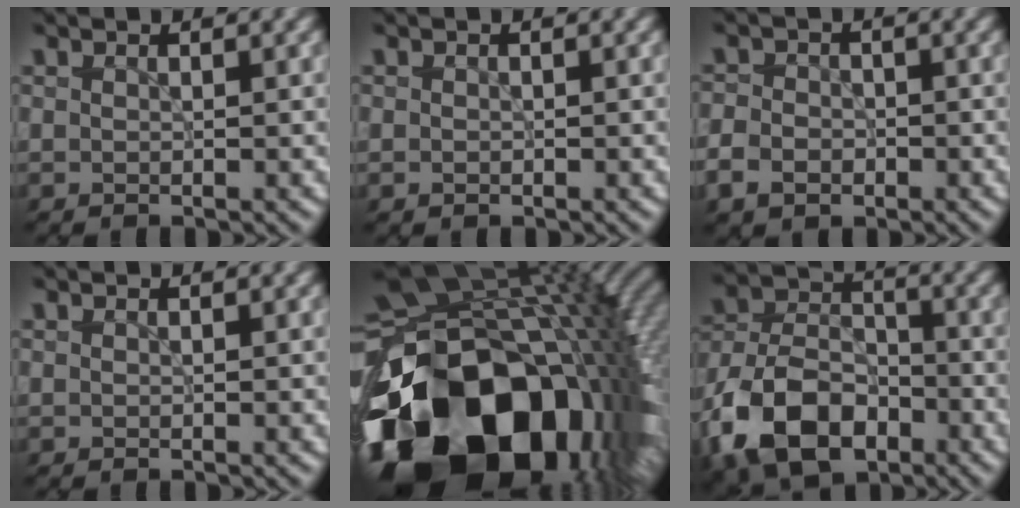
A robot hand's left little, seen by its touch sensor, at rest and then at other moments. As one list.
[{"total": 0.5, "force": [-0.1, 0.4, 0.3], "torque": [-0.003, -0.003, -0.002]}, {"total": 3.1, "force": [-1.4, 2.4, 1.4], "torque": [-0.029, -0.005, -0.032]}, {"total": 0.0}, {"total": 21.4, "force": [-7.6, 13.6, 14.7], "torque": [-0.309, -0.048, -0.114]}, {"total": 11.8, "force": [-5.7, 7.7, 7.0], "torque": [-0.142, -0.012, -0.122]}]